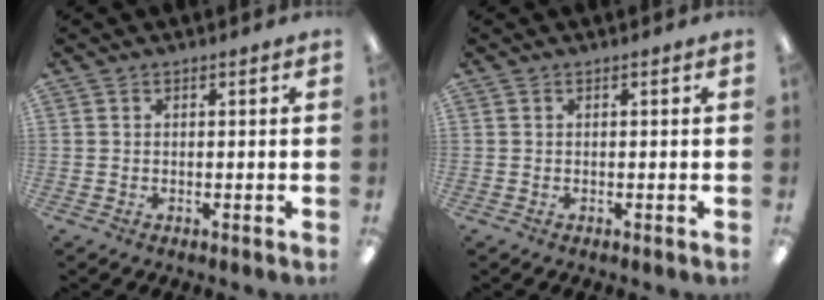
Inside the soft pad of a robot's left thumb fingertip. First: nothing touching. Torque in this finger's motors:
{"motor_torque": [0.00, 0.00, 0.09, -0.09, 0.00]}